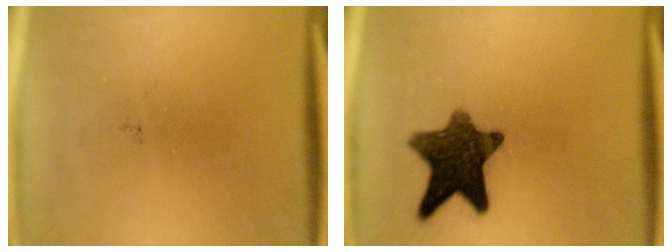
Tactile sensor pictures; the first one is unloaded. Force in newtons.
{"total": 11.5}